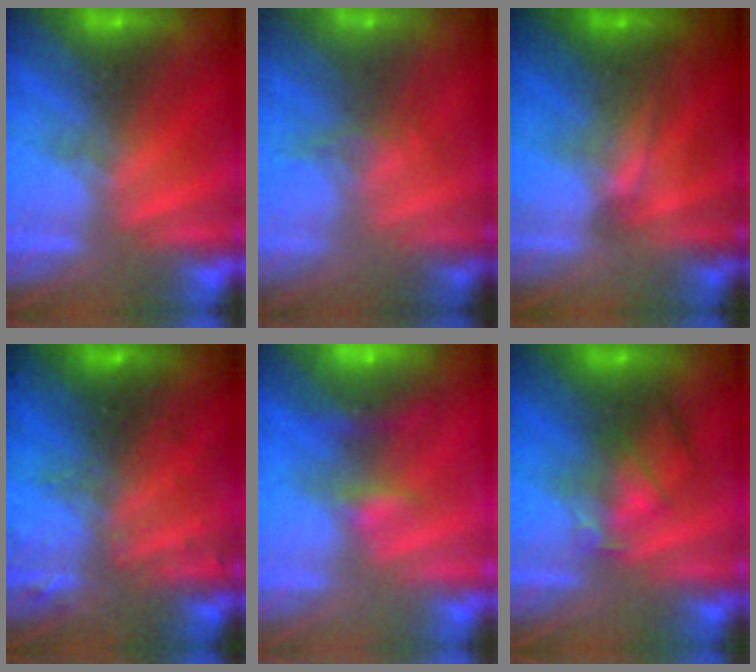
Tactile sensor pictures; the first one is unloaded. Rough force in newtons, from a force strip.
{"total": 5.8}
{"total": 1.6}
{"total": 2.9}
{"total": 6.5}
{"total": 2.4}